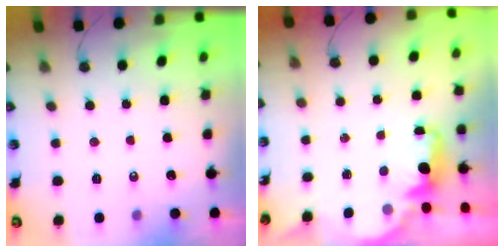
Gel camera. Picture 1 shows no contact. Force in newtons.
{"total": 1.8, "press": 1.6, "slide": 0.7}